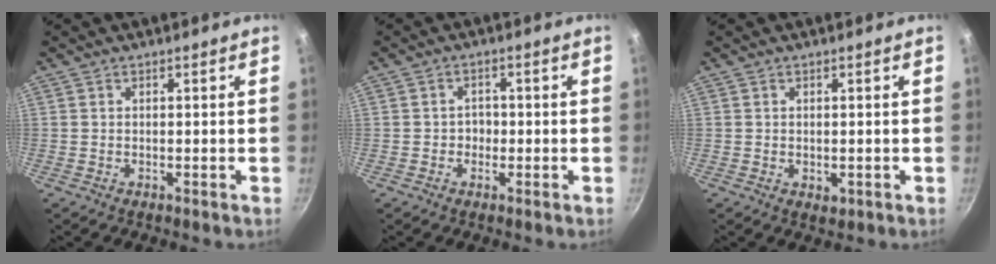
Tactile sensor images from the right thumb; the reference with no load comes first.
{"total": 2.4, "force": [-0.6, 2.1, 0.9], "torque": [0.004, 0.007, -0.012]}
{"total": 1.3, "force": [-0.1, 1.0, 0.8], "torque": [-0.011, -0.002, 0.003]}